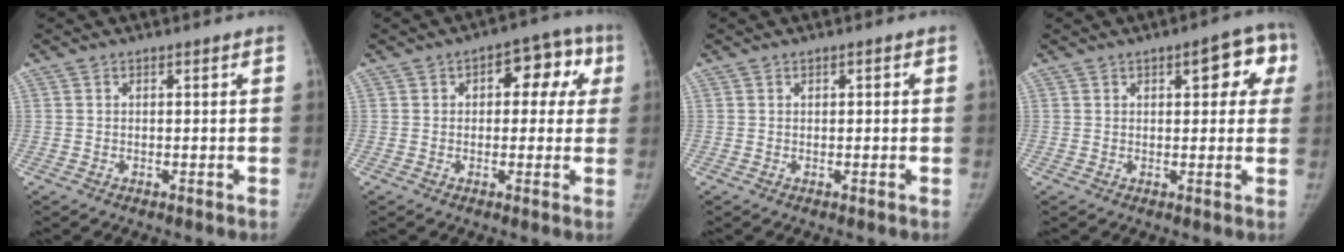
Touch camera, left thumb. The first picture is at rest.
{"total": 9.5, "force": [2.5, 5.7, 7.2], "torque": [-0.039, 0.022, 0.022]}
{"total": 0.6, "force": [0.2, 0.4, 0.4], "torque": [-0.001, 0.001, 0.001]}
{"total": 7.8, "force": [2.9, 3.7, 6.2], "torque": [-0.033, 0.007, 0.026]}